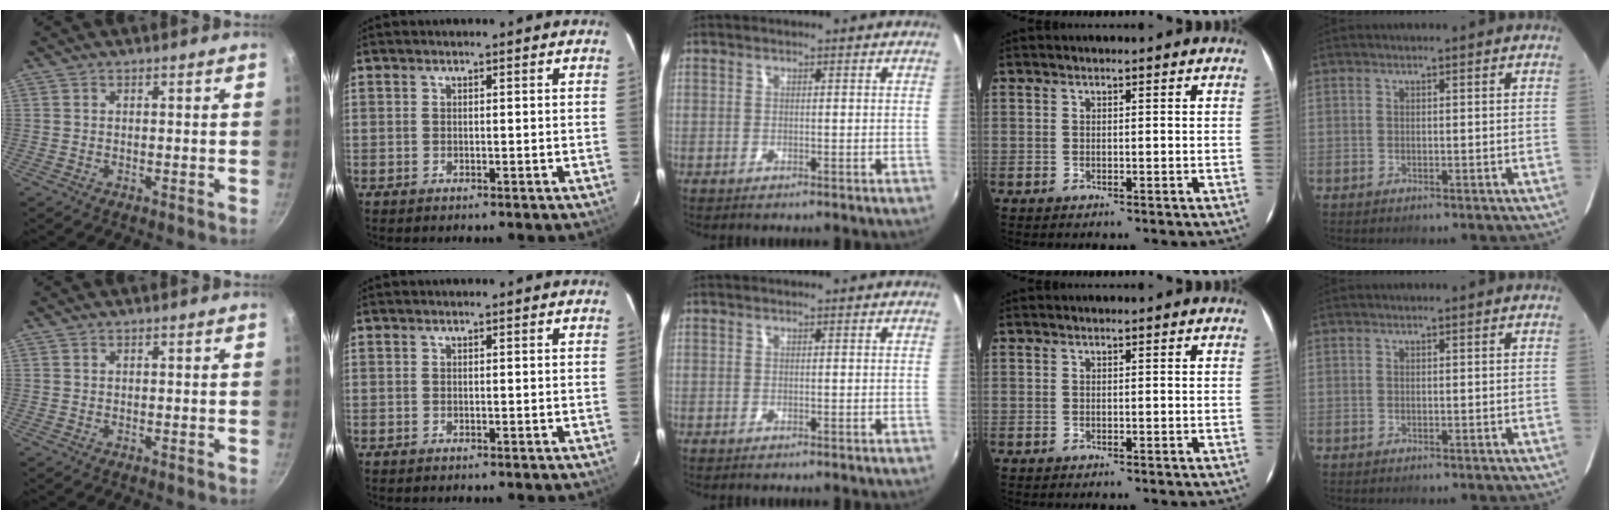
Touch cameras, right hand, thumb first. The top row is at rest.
{}